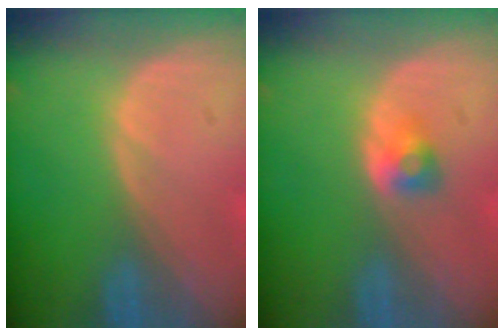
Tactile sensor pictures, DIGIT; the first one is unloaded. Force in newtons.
{"total": 2.5, "press": 2.3, "slide": 1.1}